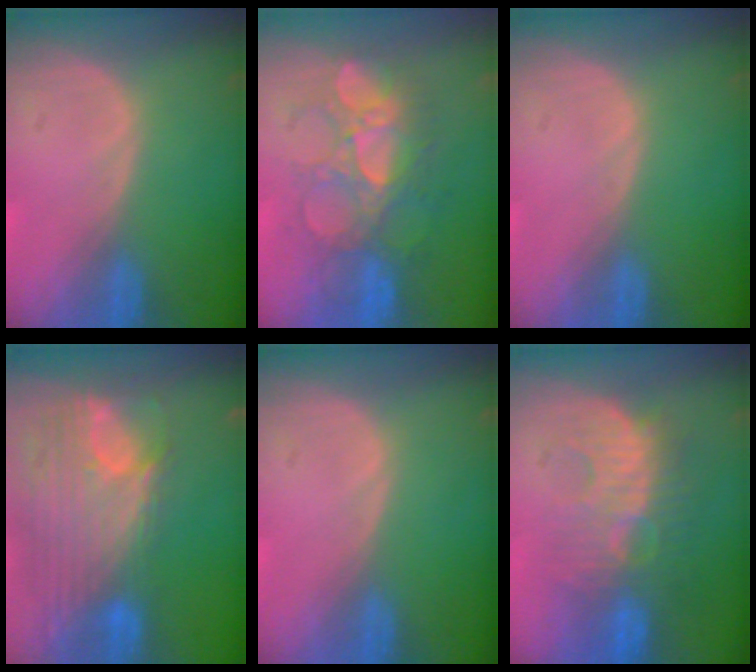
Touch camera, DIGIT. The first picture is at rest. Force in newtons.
{"total": 8.8, "press": 8.6, "slide": 1.5}
{"total": 0.0}
{"total": 12.2, "press": 10.3, "slide": 6.5}
{"total": 0.0}
{"total": 9.7, "press": 9.4, "slide": 2.5}